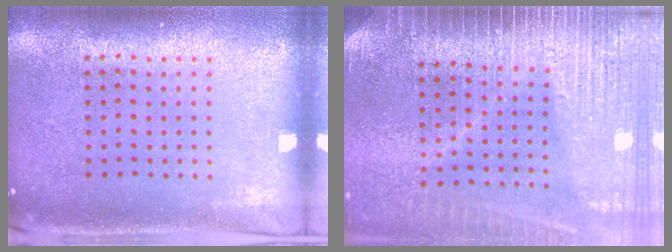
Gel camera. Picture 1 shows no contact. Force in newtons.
{"total": 3.6, "press": 3.1, "slide": 1.9}